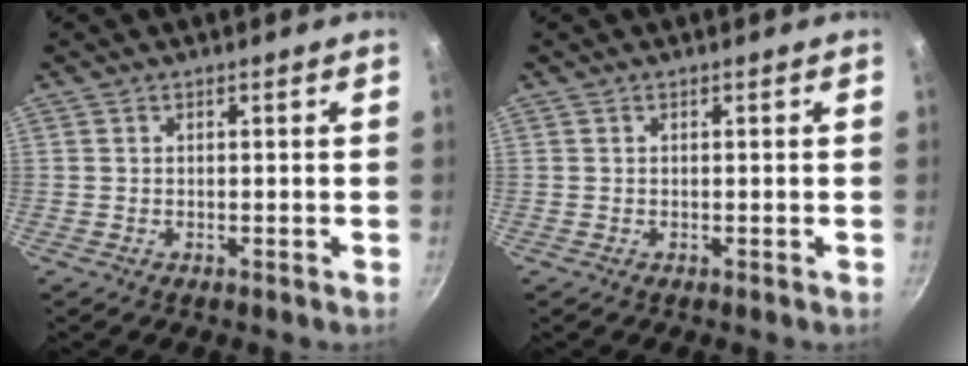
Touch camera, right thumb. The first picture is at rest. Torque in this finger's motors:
{"motor_torque": [-0.01, 0.01, 0.00, 0.00, 0.00]}